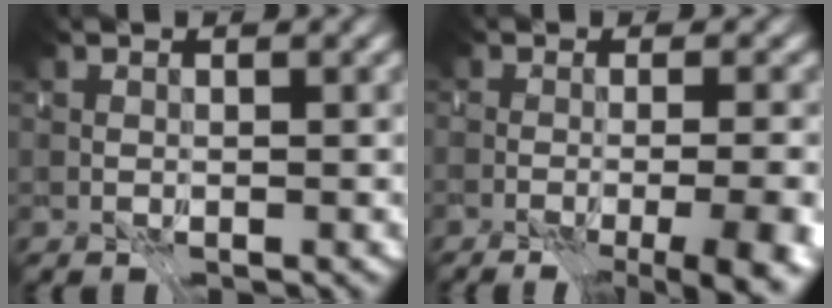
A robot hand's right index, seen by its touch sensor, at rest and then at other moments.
{"total": 11.3, "force": [-6.4, 4.0, 8.3], "torque": [-0.071, -0.009, -0.057]}